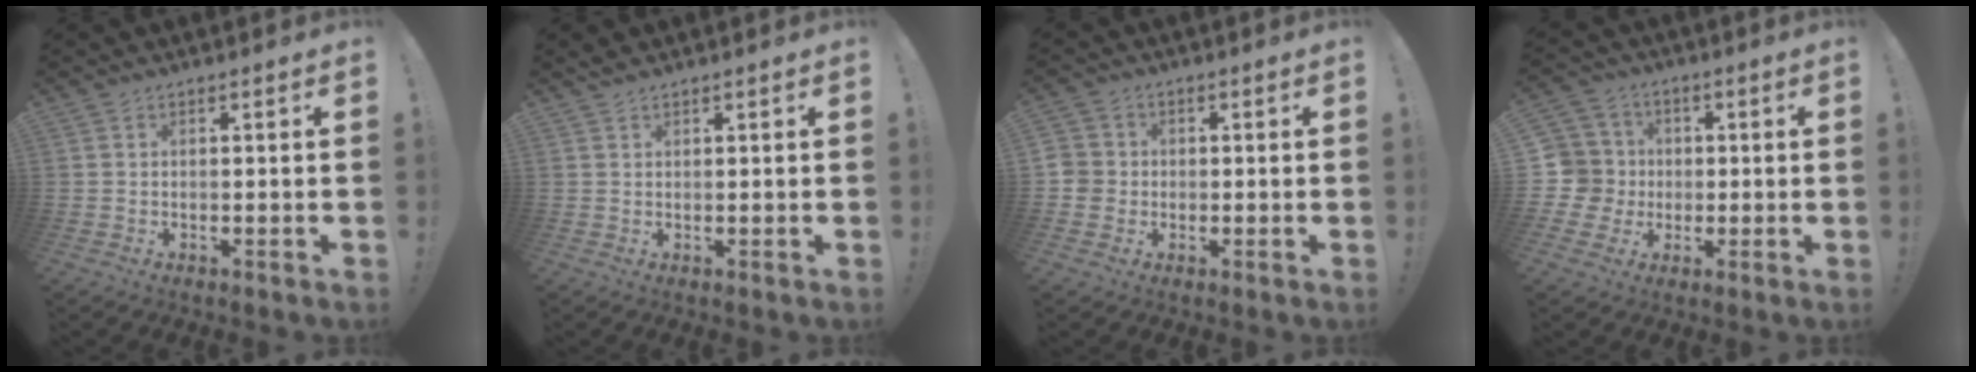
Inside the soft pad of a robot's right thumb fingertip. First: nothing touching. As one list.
[{"total": 0.9, "force": [0.8, 0.2, 0.4], "torque": [-0.005, -0.002, 0.014]}, {"total": 4.6, "force": [-0.6, 4.4, 1.3], "torque": [-0.018, 0.007, -0.012]}, {"total": 9.2, "force": [-0.2, 9.0, 2.2], "torque": [-0.041, 0.002, 0.001]}]